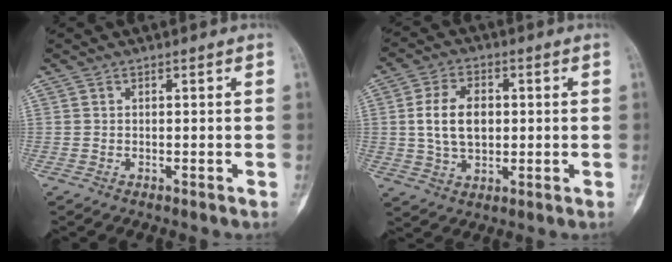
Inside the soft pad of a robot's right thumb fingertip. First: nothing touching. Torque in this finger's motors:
{"motor_torque": [1.13, 1.35, 0.56, -0.42, 0.31]}